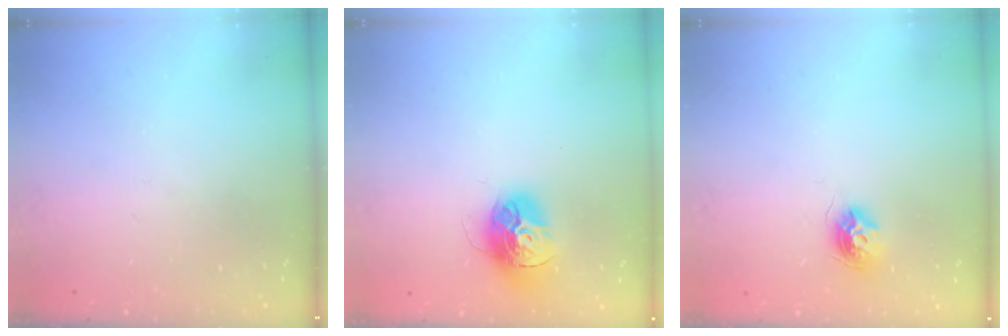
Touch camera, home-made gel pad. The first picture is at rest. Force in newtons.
{"total": 14.4, "press": 14.3, "slide": 1.5}
{"total": 9.1, "press": 9.1, "slide": 0.3}